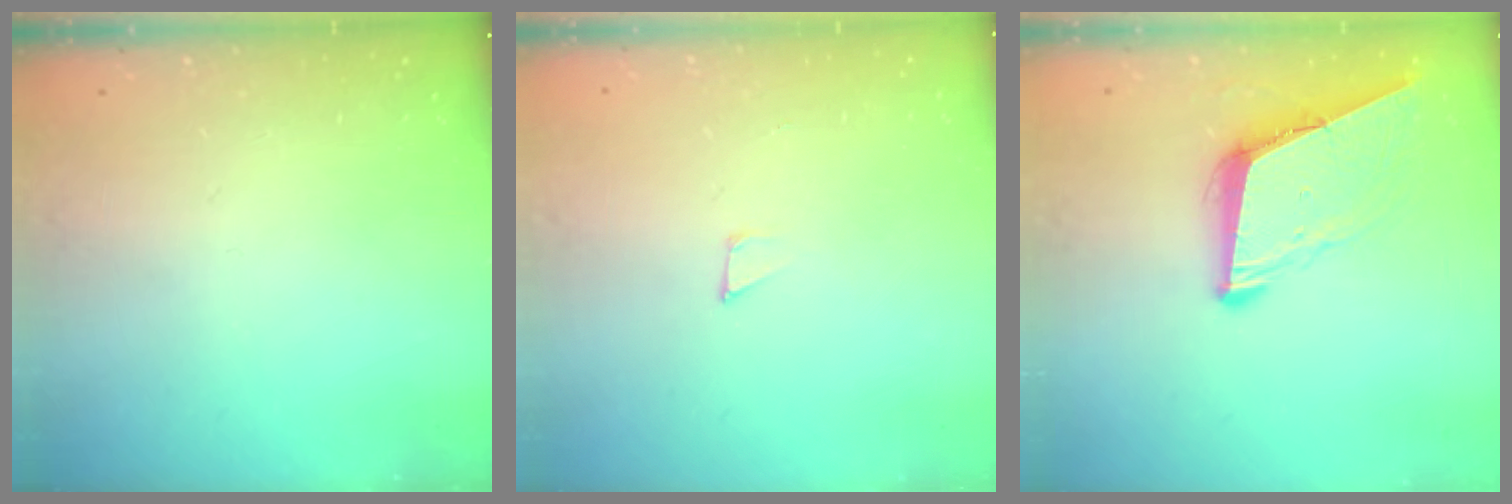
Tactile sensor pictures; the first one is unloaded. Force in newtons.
{"total": 3.2, "press": 3.2, "slide": 0.2}
{"total": 8.9, "press": 8.0, "slide": 3.7}